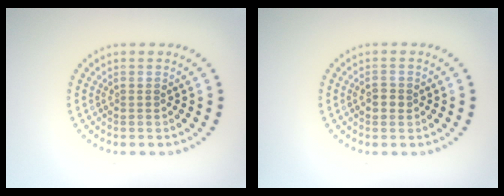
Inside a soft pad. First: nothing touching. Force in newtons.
{"total": 1.4, "press": 1.3, "slide": 0.1}